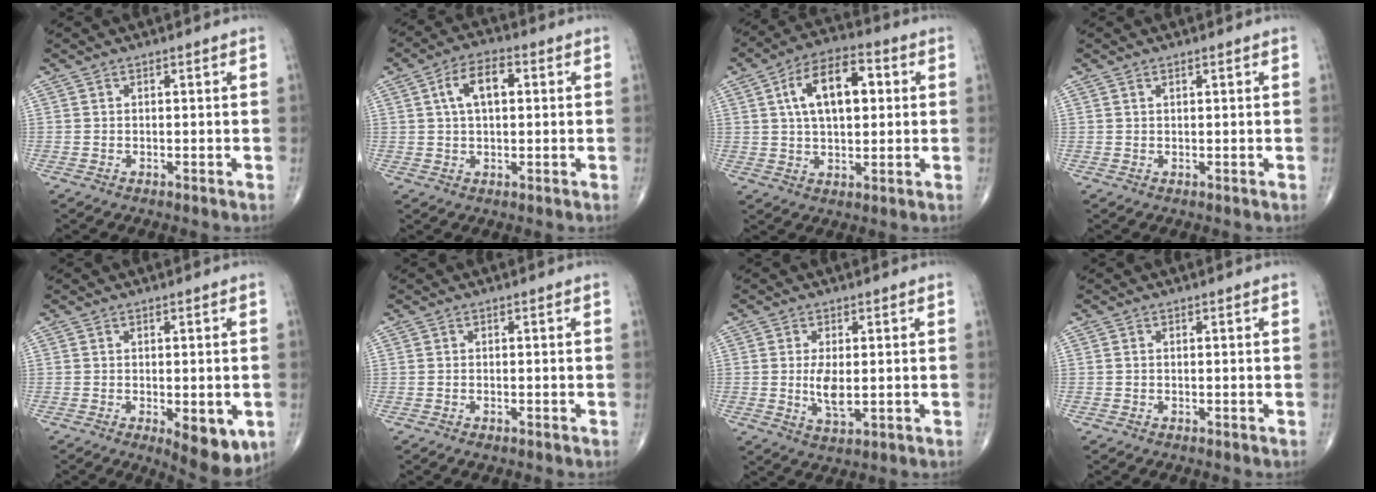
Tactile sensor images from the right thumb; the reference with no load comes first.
{"total": 7.6, "force": [1.7, 3.9, 6.2], "torque": [-0.107, 0.014, 0.026]}
{"total": 13.3, "force": [3.0, 7.0, 10.8], "torque": [-0.168, 0.016, 0.045]}
{"total": 0.5, "force": [0.4, 0.2, 0.3], "torque": [-0.007, -0.001, 0.006]}
{"total": 8.6, "force": [-2.6, 3.5, 7.4], "torque": [-0.083, -0.014, -0.028]}
{"total": 0.6, "force": [-0.4, 0.3, 0.3], "torque": [-0.009, 0.002, -0.005]}
{"total": 5.0, "force": [0.0, 2.1, 4.5], "torque": [-0.086, -0.012, 0.005]}
{"total": 0.0}